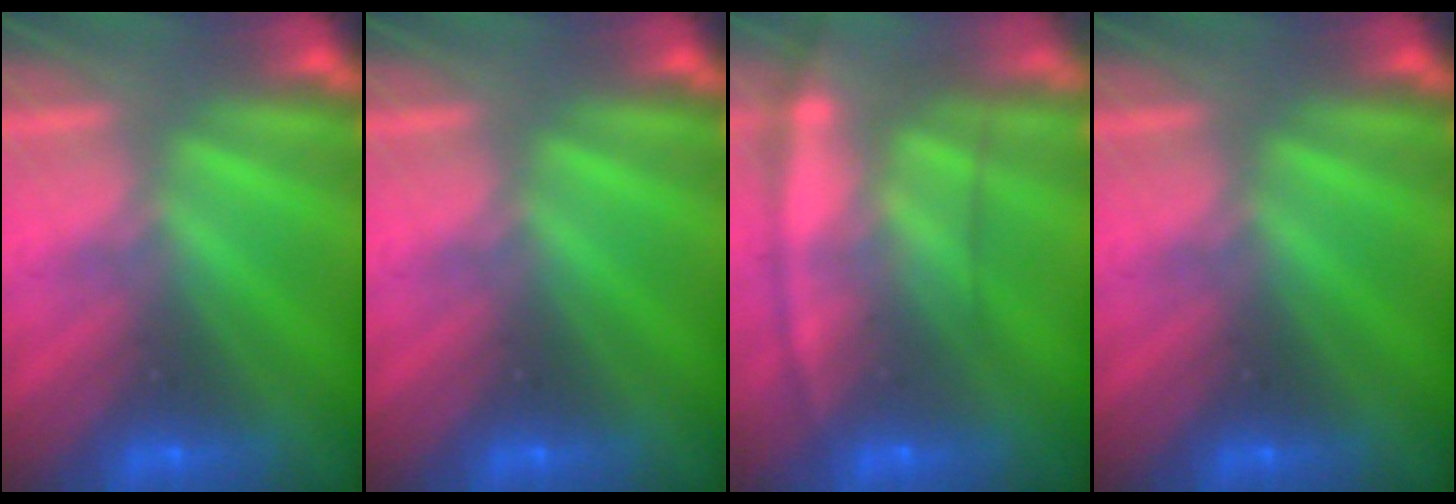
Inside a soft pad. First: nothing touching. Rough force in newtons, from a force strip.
{"total": 0.0}
{"total": 7.0}
{"total": 0.0}